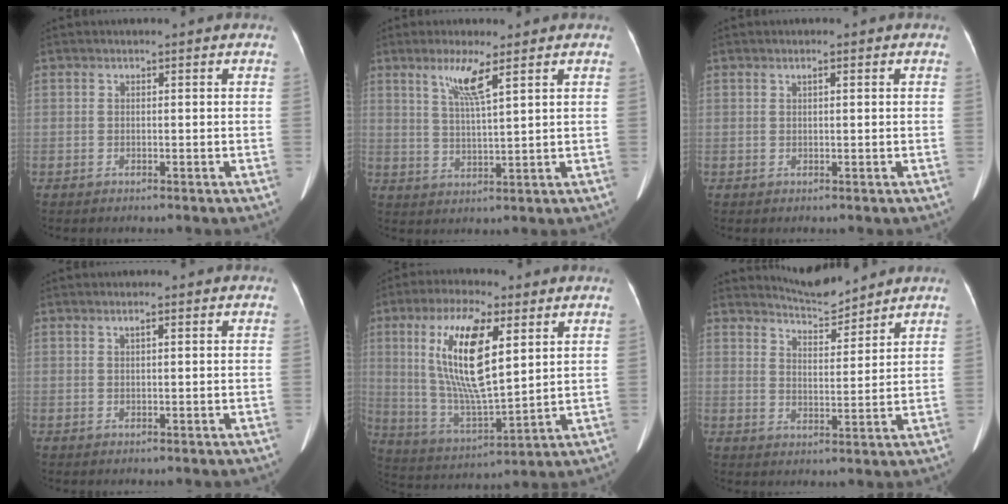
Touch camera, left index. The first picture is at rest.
{"total": 5.4, "force": [3.1, -0.2, 4.4], "torque": [-0.090, -0.004, 0.061]}
{"total": 0.7, "force": [0.4, 0.0, 0.6], "torque": [-0.012, 0.004, 0.009]}
{"total": 1.0, "force": [0.6, 0.0, 0.8], "torque": [-0.016, 0.004, 0.011]}
{"total": 15.5, "force": [5.1, 3.8, 14.1], "torque": [-0.284, 0.001, 0.096]}
{"total": 5.2, "force": [5.2, 0.7, 0.1], "torque": [-0.008, -0.002, 0.086]}